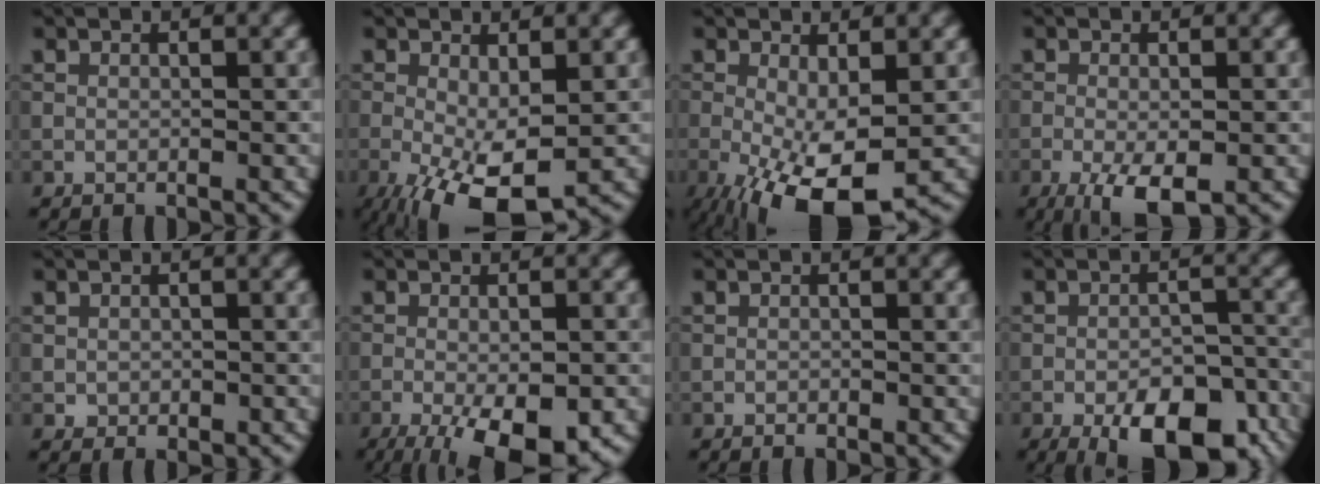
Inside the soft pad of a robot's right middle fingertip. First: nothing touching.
{"total": 7.6, "force": [-3.0, 2.8, 6.4], "torque": [-0.130, -0.016, -0.049]}
{"total": 8.3, "force": [-3.0, 2.9, 7.2], "torque": [-0.144, -0.018, -0.046]}
{"total": 4.9, "force": [-2.3, 1.7, 4.0], "torque": [-0.073, -0.007, -0.038]}
{"total": 1.1, "force": [-0.2, 1.0, 0.6], "torque": [-0.008, -0.006, -0.003]}
{"total": 9.4, "force": [-4.8, 3.0, 7.6], "torque": [-0.128, -0.023, -0.066]}
{"total": 0.5, "force": [-0.3, 0.2, 0.3], "torque": [-0.003, -0.001, -0.005]}
{"total": 10.4, "force": [-6.1, 4.2, 7.2], "torque": [-0.097, -0.010, -0.083]}